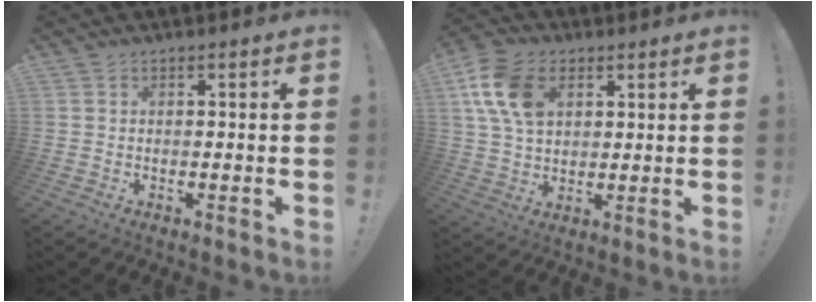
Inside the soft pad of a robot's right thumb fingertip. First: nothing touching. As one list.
[{"total": 14.0, "force": [4.8, 9.8, 8.8], "torque": [-0.161, -0.007, 0.093]}]